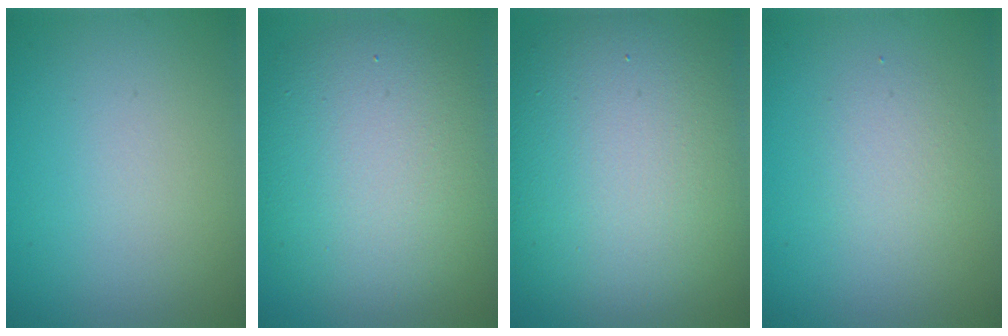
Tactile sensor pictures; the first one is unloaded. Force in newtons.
{"total": 10.5, "press": 10.5, "slide": 0.8}
{"total": 15.0, "press": 14.9, "slide": 1.3}
{"total": 1.8, "press": 1.8, "slide": 0.1}